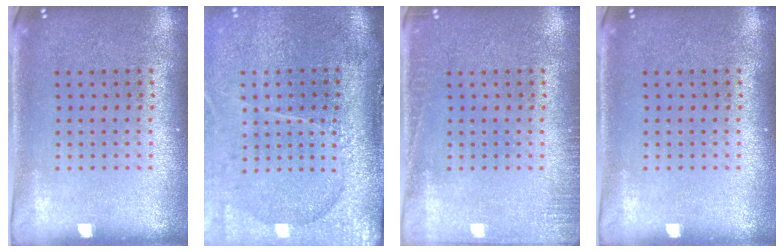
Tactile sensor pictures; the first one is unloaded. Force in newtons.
{"total": 4.4, "press": 3.6, "slide": 2.6}
{"total": 1.4, "press": 1.4, "slide": 0.4}
{"total": 0.0}